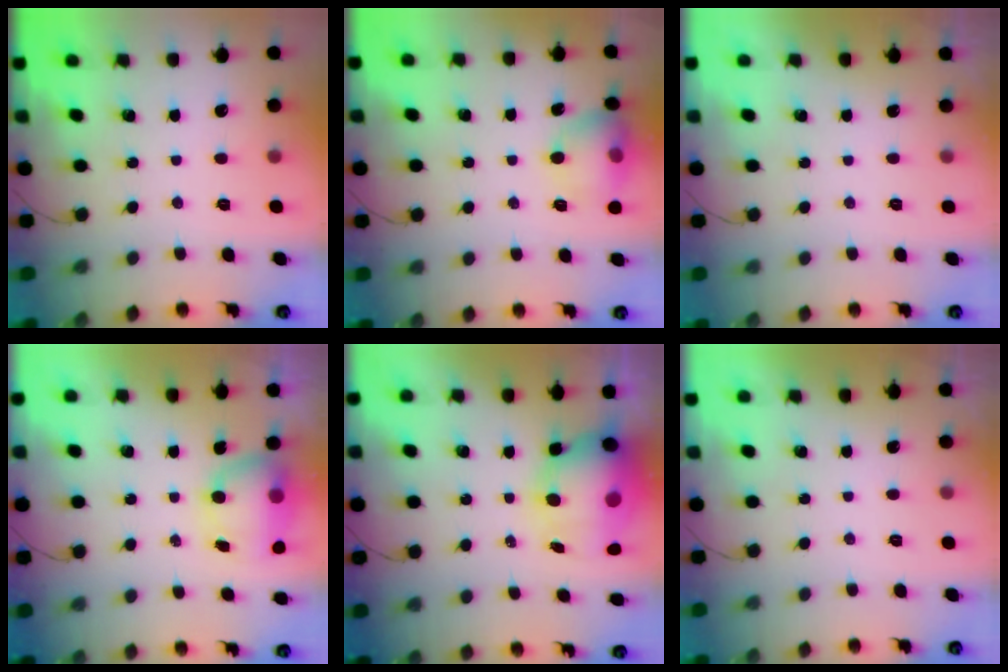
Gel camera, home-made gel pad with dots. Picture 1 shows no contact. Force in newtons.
{"total": 11.7, "press": 11.5, "slide": 1.9}
{"total": 0.0}
{"total": 8.4, "press": 8.1, "slide": 2.3}
{"total": 12.6, "press": 12.3, "slide": 2.9}
{"total": 0.0}